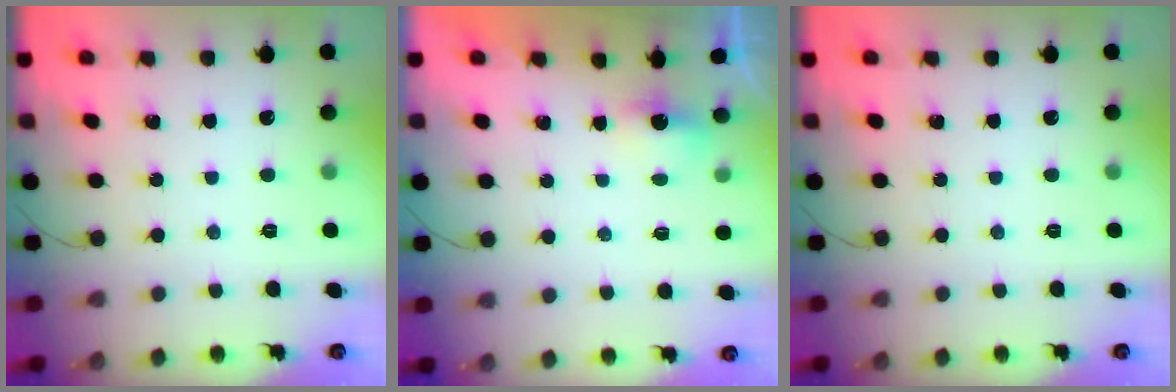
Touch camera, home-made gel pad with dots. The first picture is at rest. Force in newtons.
{"total": 2.9, "press": 2.8, "slide": 0.8}
{"total": 0.0}